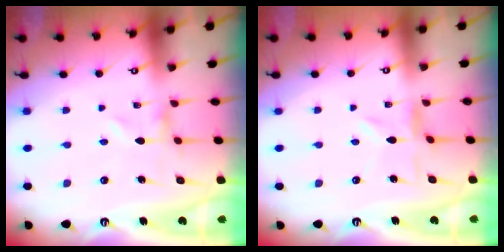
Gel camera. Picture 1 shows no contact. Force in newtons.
{"total": 1.4, "press": 1.4, "slide": 0.3}